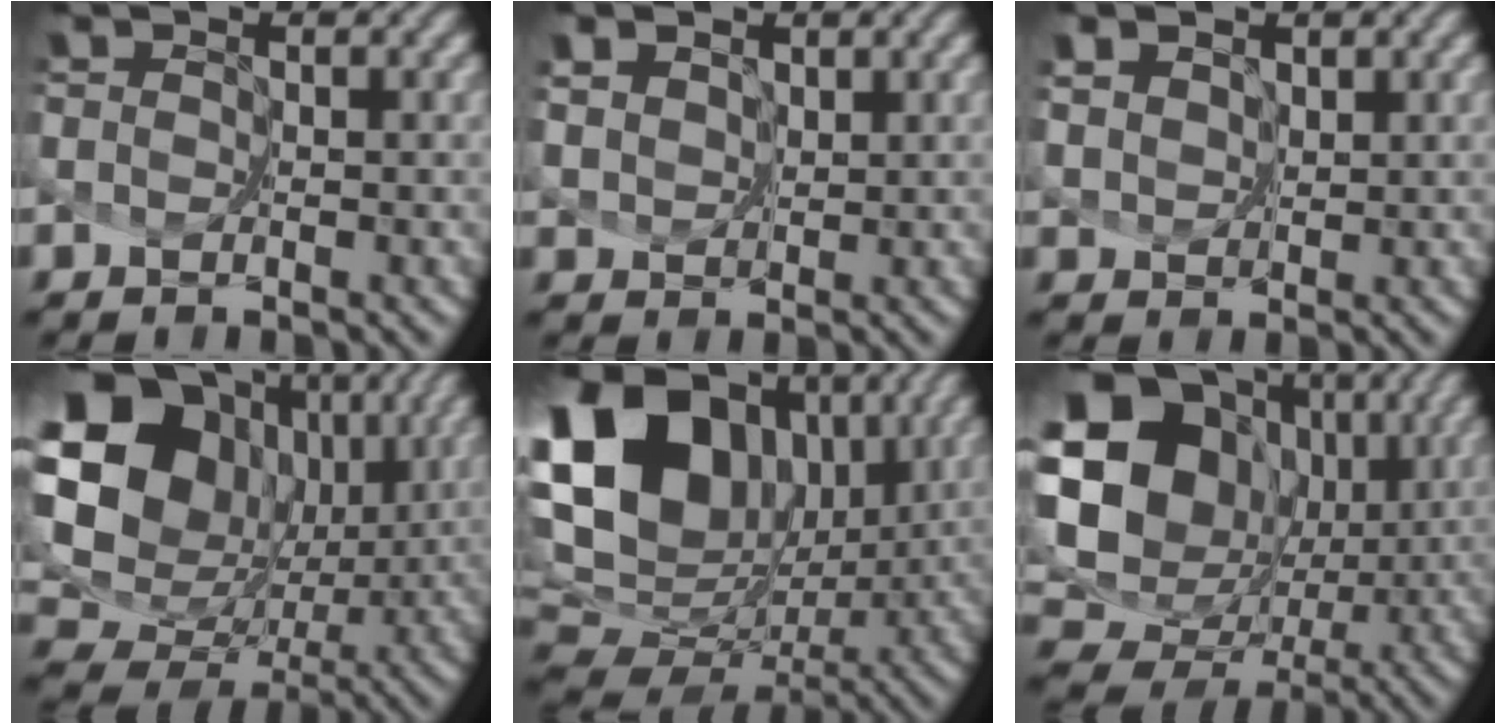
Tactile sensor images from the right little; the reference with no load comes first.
{"total": 2.6, "force": [1.7, 1.8, 0.7], "torque": [0.003, 0.011, 0.026]}
{"total": 2.3, "force": [1.6, 1.5, 0.6], "torque": [0.008, 0.008, 0.022]}
{"total": 17.0, "force": [5.6, 13.6, 8.5], "torque": [-0.196, 0.022, 0.117]}
{"total": 19.4, "force": [7.6, 14.3, 10.7], "torque": [-0.226, 0.044, 0.149]}
{"total": 18.2, "force": [4.9, 15.3, 8.4], "torque": [-0.193, 0.021, 0.091]}